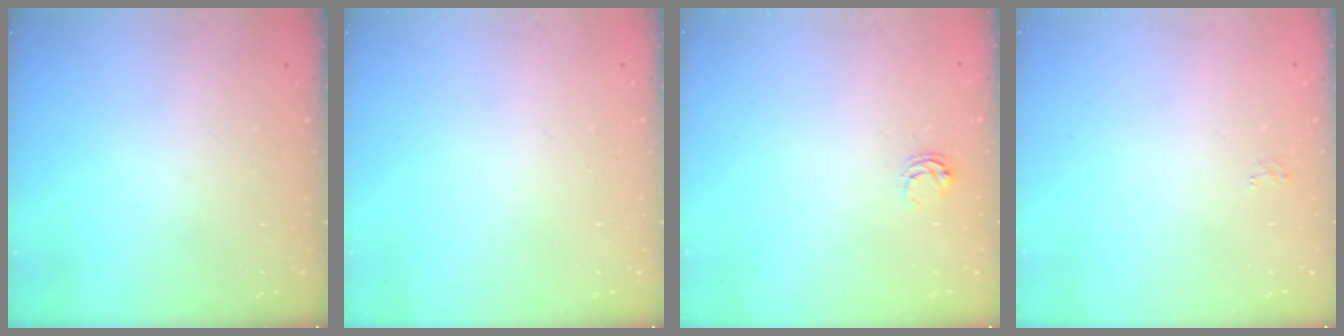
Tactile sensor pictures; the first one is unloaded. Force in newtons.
{"total": 0.0}
{"total": 3.9, "press": 3.9, "slide": 0.2}
{"total": 2.6, "press": 2.6, "slide": 0.2}